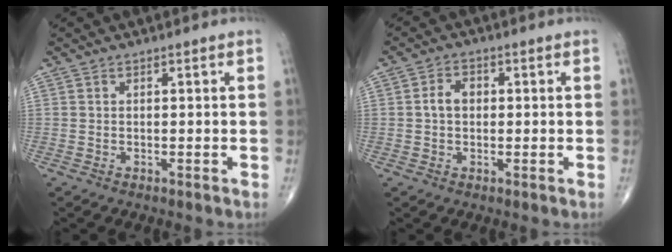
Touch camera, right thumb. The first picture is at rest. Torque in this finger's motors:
{"motor_torque": [-0.25, 0.24, 0.11, -0.02, 0.03]}